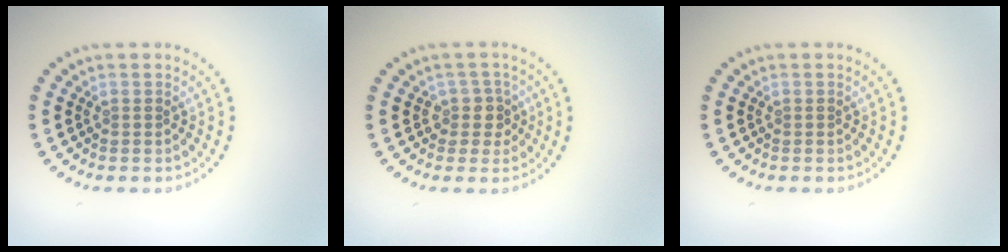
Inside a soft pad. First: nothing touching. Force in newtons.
{"total": 2.1, "press": 1.7, "slide": 1.2}
{"total": 0.0}